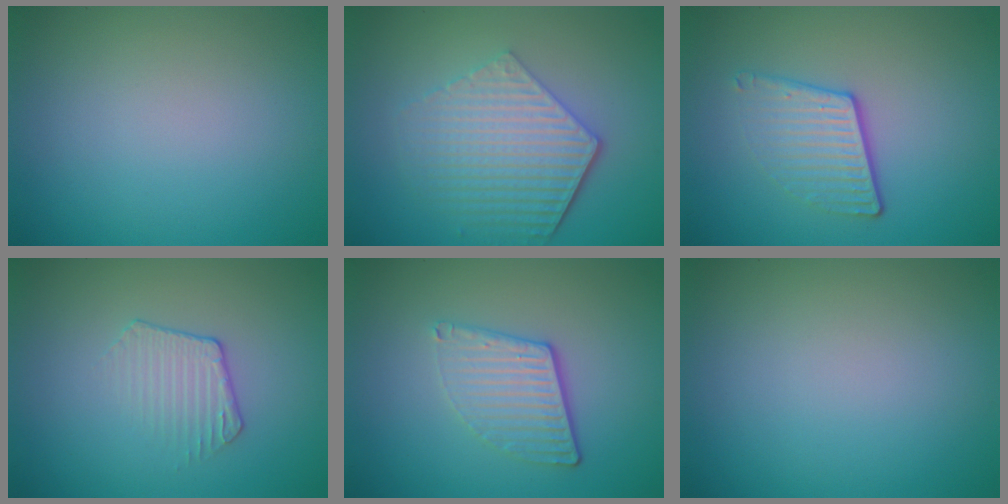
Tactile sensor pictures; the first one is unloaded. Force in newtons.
{"total": 5.9, "press": 4.4, "slide": 4.0}
{"total": 3.7, "press": 2.5, "slide": 2.7}
{"total": 1.8, "press": 1.1, "slide": 1.4}
{"total": 3.7, "press": 2.7, "slide": 2.5}
{"total": 0.0}